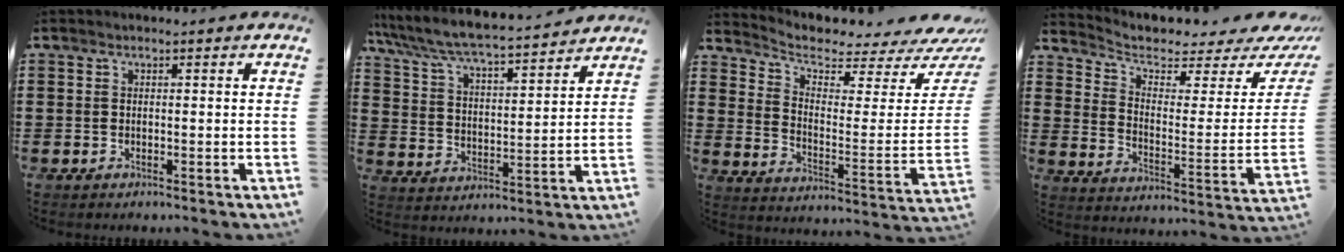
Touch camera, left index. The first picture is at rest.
{"total": 6.3, "force": [5.9, 0.3, 2.2], "torque": [-0.069, -0.042, 0.097]}
{"total": 4.6, "force": [3.7, 1.6, 2.3], "torque": [-0.061, -0.040, 0.058]}
{"total": 4.2, "force": [3.1, 1.8, 2.3], "torque": [-0.057, -0.027, 0.046]}